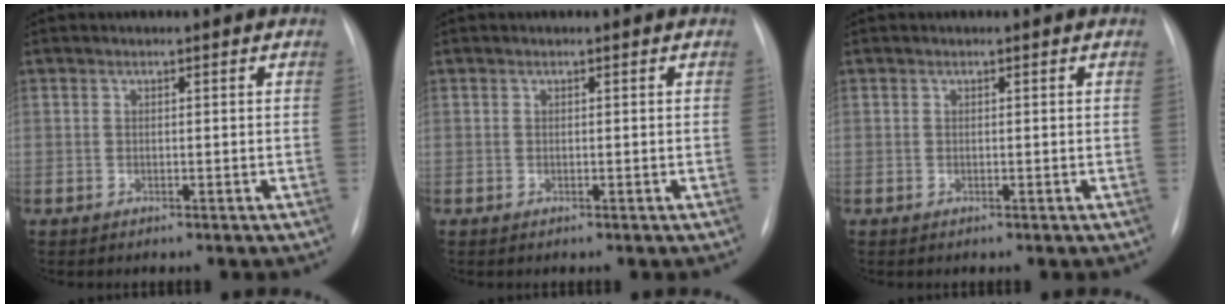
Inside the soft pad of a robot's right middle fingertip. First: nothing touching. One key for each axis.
{"total": 0.0}
{"total": 0.0}